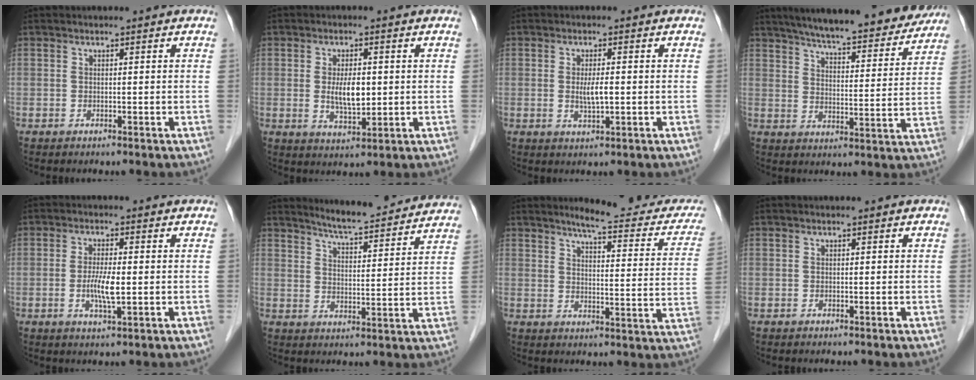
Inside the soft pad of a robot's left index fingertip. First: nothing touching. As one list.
[{"total": 5.3, "force": [0.3, 2.0, 4.9], "torque": [-0.093, -0.005, 0.009]}, {"total": 3.1, "force": [-0.1, 0.7, 3.1], "torque": [-0.058, -0.003, 0.000]}, {"total": 22.9, "force": [20.2, 3.7, 10.1], "torque": [-0.147, -0.009, 0.264]}, {"total": 4.6, "force": [-0.6, 0.8, 4.5], "torque": [-0.092, -0.006, -0.010]}, {"total": 14.6, "force": [13.8, 1.3, 4.7], "torque": [-0.067, -0.008, 0.178]}, {"total": 15.9, "force": [14.4, 2.3, 6.4], "torque": [-0.062, -0.037, 0.158]}, {"total": 0.0}]